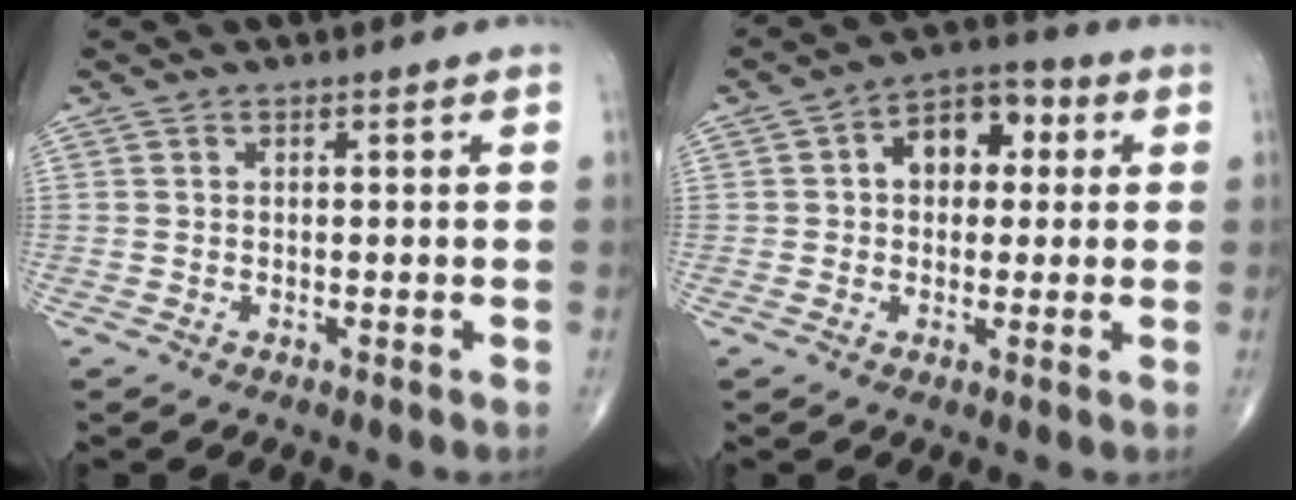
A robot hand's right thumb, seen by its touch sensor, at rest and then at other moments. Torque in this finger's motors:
{"motor_torque": [0.64, 2.13, 0.70, 0.50, 0.27]}